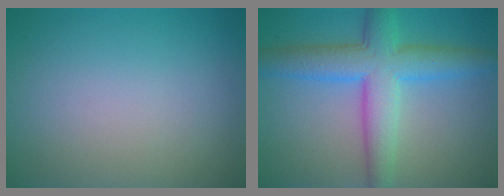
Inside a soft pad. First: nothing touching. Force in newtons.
{"total": 6.9, "press": 6.9, "slide": 0.3}